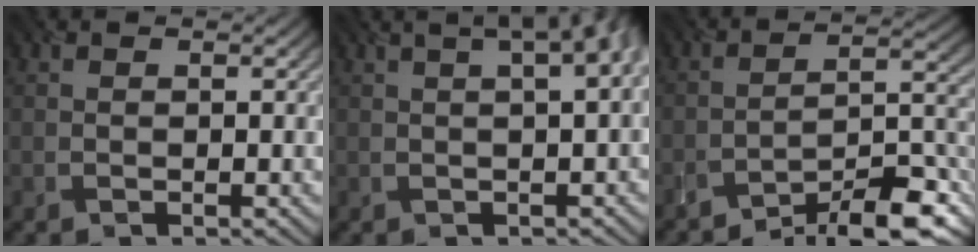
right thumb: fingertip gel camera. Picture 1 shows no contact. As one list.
[{"total": 7.3, "force": [1.7, 2.6, 6.6], "torque": [-0.051, 0.036, 0.006]}, {"total": 10.4, "force": [-8.6, 1.9, 5.5], "torque": [-0.079, 0.010, -0.147]}]